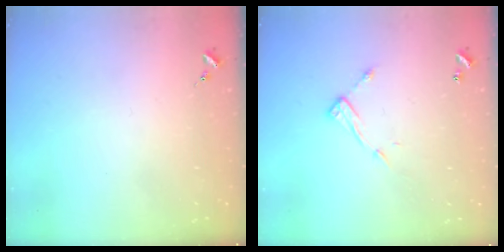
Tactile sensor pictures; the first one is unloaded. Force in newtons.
{"total": 8.6, "press": 8.6, "slide": 0.4}